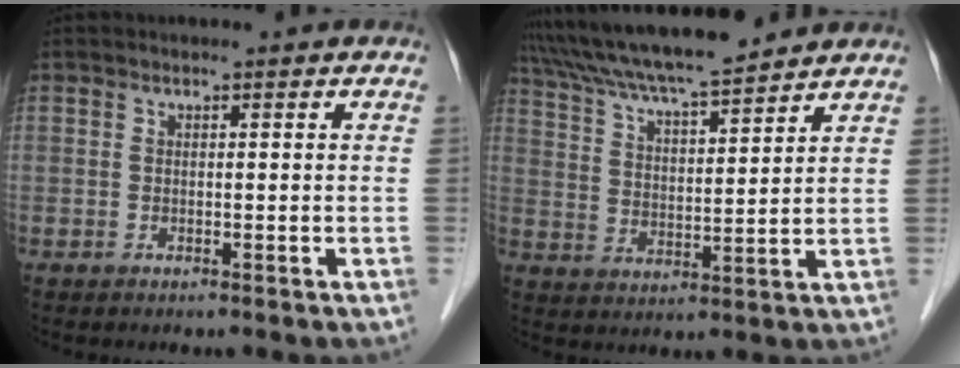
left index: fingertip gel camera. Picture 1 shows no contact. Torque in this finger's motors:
{"motor_torque": [0.69, -0.76, 0.64, 0.21]}